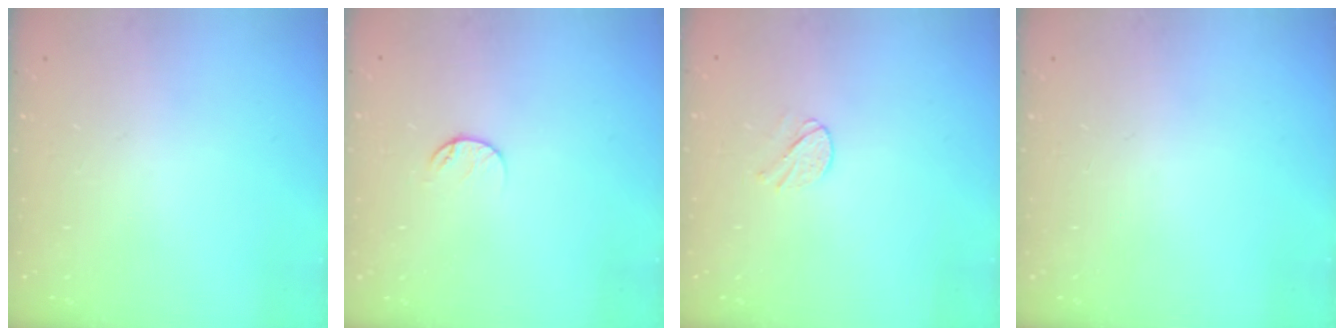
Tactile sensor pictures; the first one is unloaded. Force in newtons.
{"total": 5.4, "press": 5.4, "slide": 0.6}
{"total": 3.7, "press": 3.7, "slide": 0.4}
{"total": 0.0}